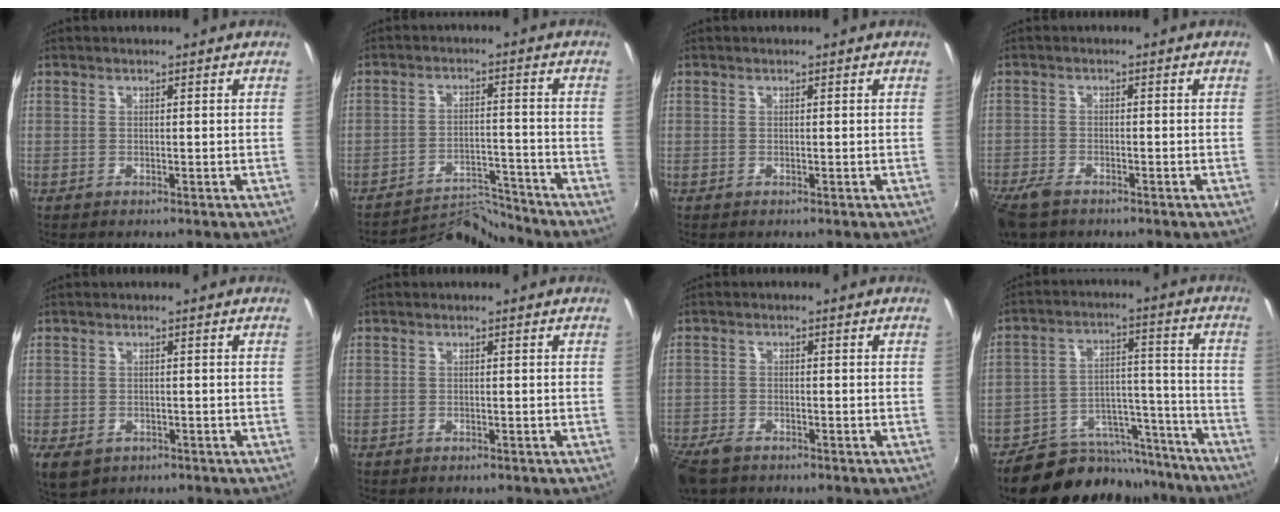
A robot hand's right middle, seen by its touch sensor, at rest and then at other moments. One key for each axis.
{"total": 8.0, "fx": -7.9, "fy": -0.8, "fz": -1.0, "tx": -0.007, "ty": 0.020, "tz": -0.136}
{"total": 0.0}
{"total": 6.1, "fx": -4.7, "fy": 2.5, "fz": 3.1, "tx": -0.090, "ty": -0.022, "tz": -0.093}
{"total": 5.7, "fx": -3.0, "fy": 3.7, "fz": 3.1, "tx": -0.067, "ty": -0.023, "tz": -0.047}
{"total": 0.8, "fx": -0.7, "fy": 0.4, "fz": 0.0, "tx": -0.005, "ty": -0.002, "tz": -0.011}
{"total": 6.9, "fx": -5.3, "fy": 3.1, "fz": 3.3, "tx": -0.096, "ty": -0.025, "tz": -0.104}
{"total": 17.6, "fx": -15.4, "fy": 7.3, "fz": 4.2, "tx": -0.079, "ty": 0.045, "tz": -0.212}